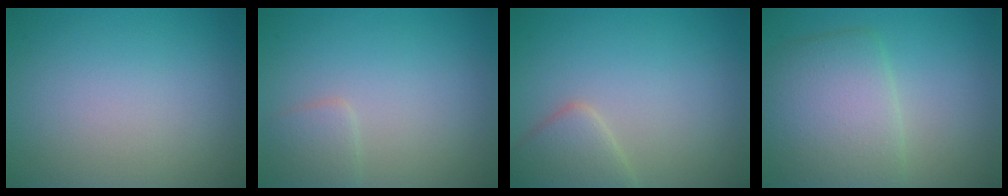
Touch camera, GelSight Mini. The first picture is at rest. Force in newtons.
{"total": 1.4, "press": 1.4, "slide": 0.0}
{"total": 2.9, "press": 2.9, "slide": 0.1}
{"total": 6.2, "press": 6.2, "slide": 0.3}